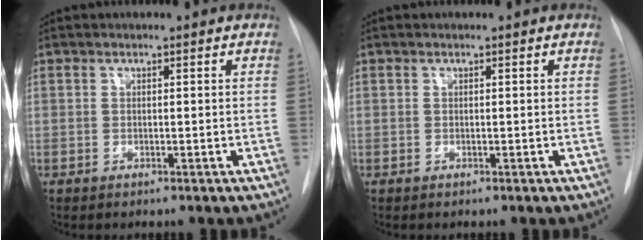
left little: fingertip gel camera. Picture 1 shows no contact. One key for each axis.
{"total": 0.0}